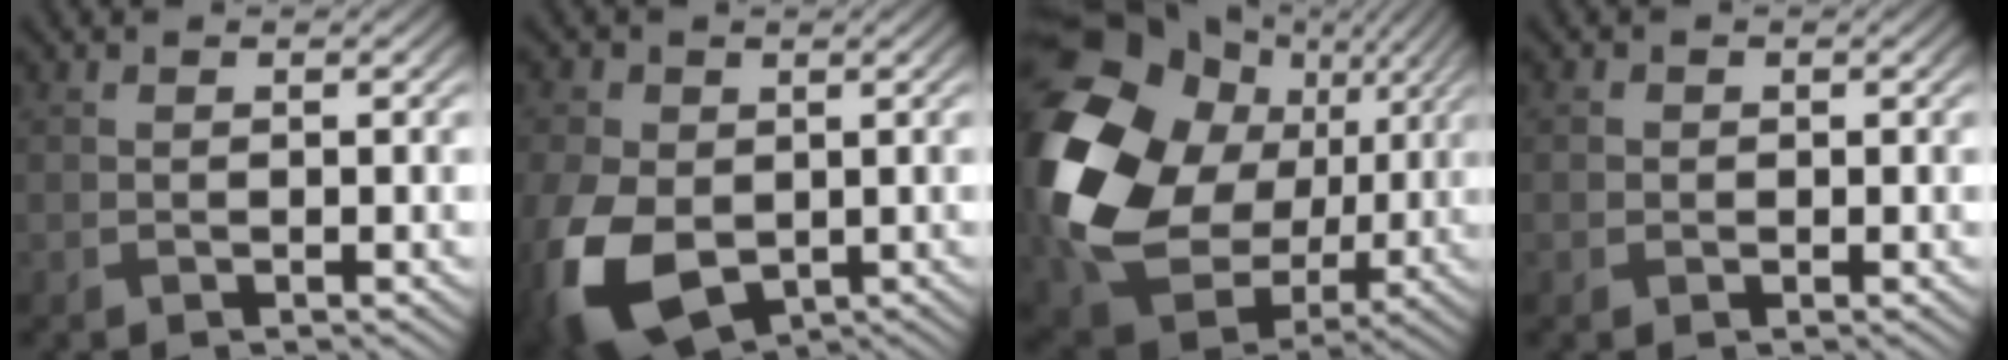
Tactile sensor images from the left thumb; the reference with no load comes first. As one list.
[{"total": 12.0, "force": [-2.7, 8.3, 8.3], "torque": [-0.232, -0.033, -0.046]}, {"total": 19.9, "force": [2.0, 16.0, 11.7], "torque": [-0.313, -0.027, 0.062]}, {"total": 0.9, "force": [0.0, 0.9, 0.1], "torque": [0.001, -0.002, -0.002]}]